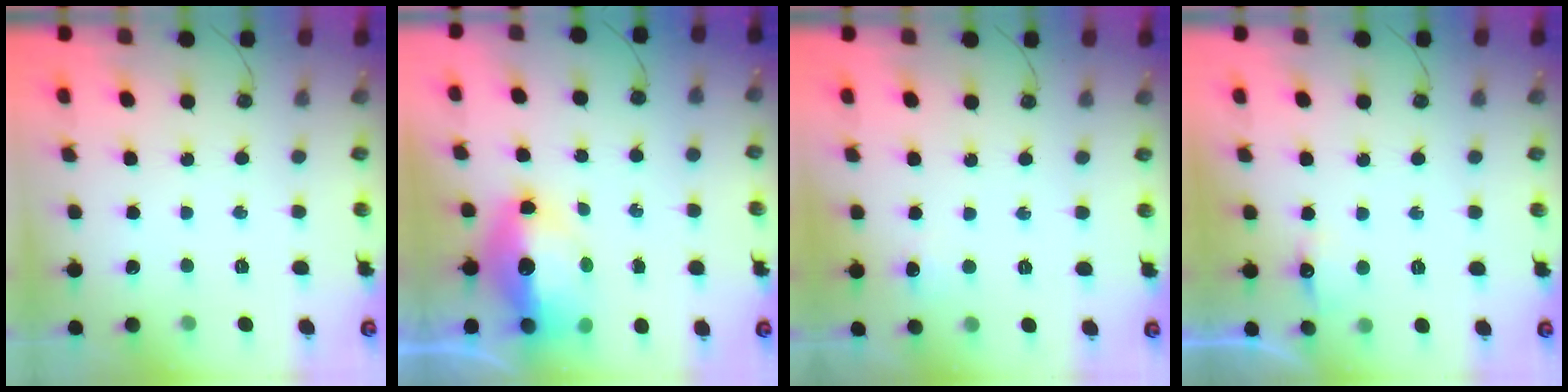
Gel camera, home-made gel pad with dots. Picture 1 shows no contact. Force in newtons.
{"total": 11.8, "press": 11.7, "slide": 1.3}
{"total": 4.1, "press": 4.1, "slide": 0.6}
{"total": 5.2, "press": 5.1, "slide": 1.0}